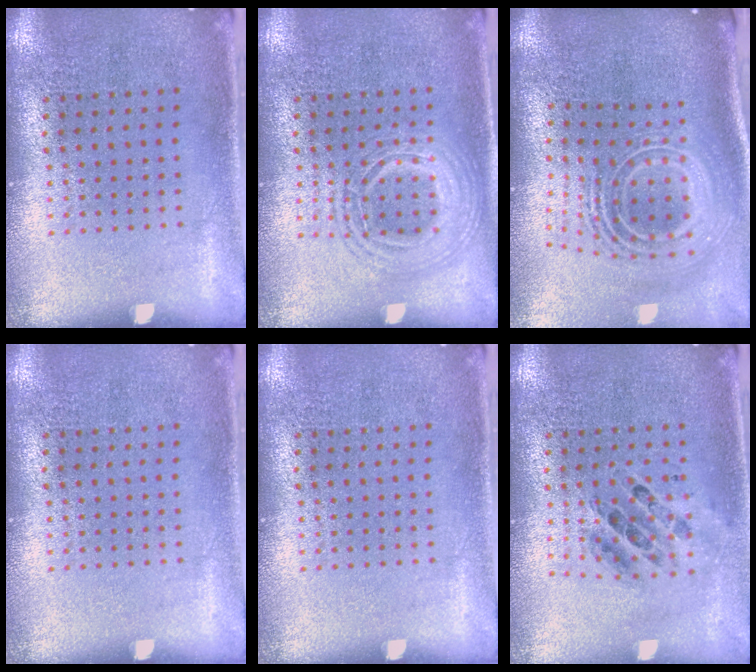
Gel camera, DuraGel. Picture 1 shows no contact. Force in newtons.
{"total": 2.5, "press": 2.5, "slide": 0.3}
{"total": 2.8, "press": 1.9, "slide": 2.2}
{"total": 0.0}
{"total": 0.0}
{"total": 0.7, "press": 0.7, "slide": 0.2}